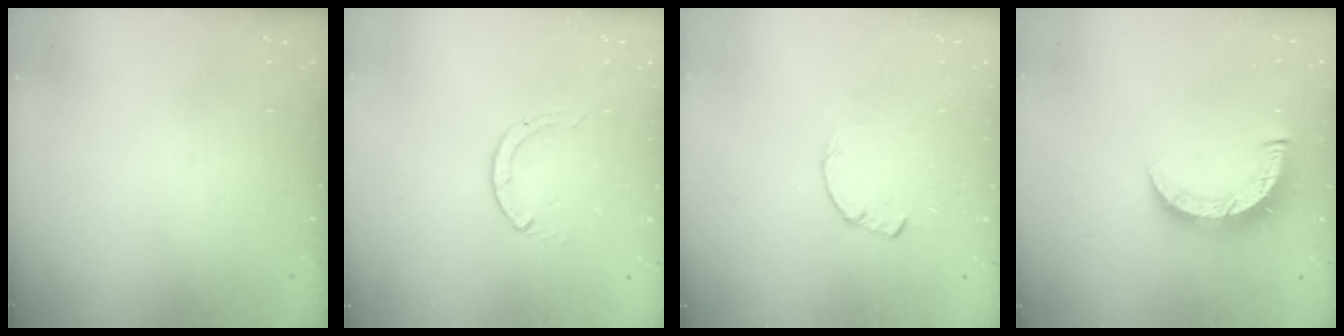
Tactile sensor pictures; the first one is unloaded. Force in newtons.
{"total": 0.0}
{"total": 0.8, "press": 0.8, "slide": 0.2}
{"total": 9.2, "press": 9.1, "slide": 0.6}